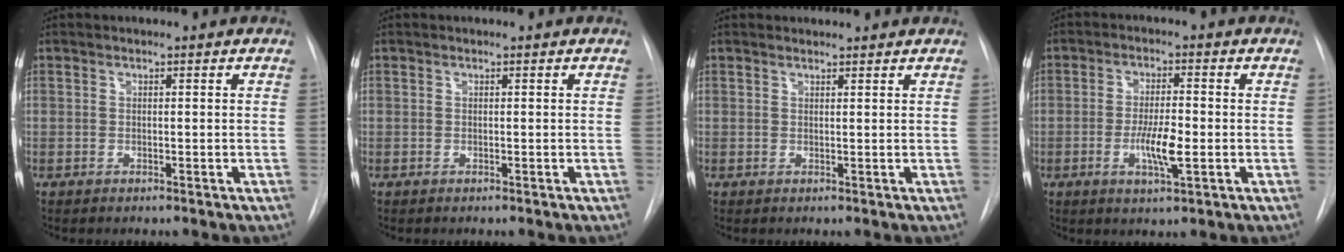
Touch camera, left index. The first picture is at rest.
{"total": 0.0}
{"total": 2.0, "force": [2.0, 0.3, 0.1], "torque": [-0.012, 0.014, 0.029]}
{"total": 5.8, "force": [-1.4, 1.0, 5.6], "torque": [-0.106, -0.008, -0.023]}